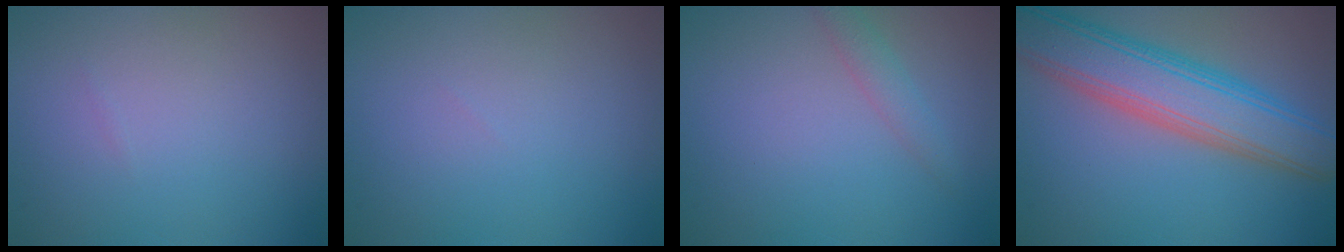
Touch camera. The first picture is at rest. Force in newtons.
{"total": 0.0}
{"total": 1.5, "press": 1.5, "slide": 0.0}
{"total": 7.8, "press": 7.7, "slide": 0.4}